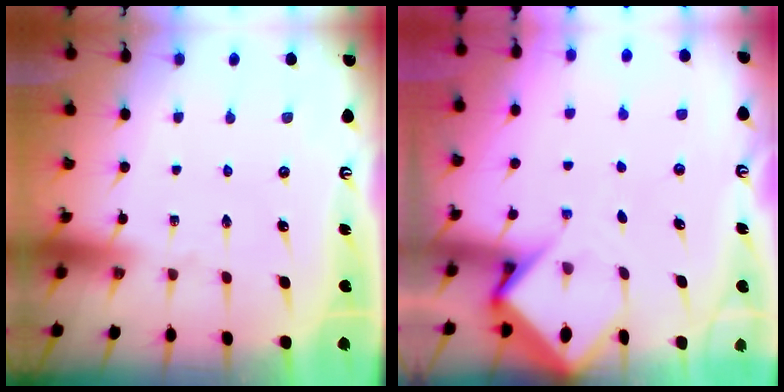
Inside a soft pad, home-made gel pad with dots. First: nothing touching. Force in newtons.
{"total": 5.8, "press": 5.8, "slide": 0.6}